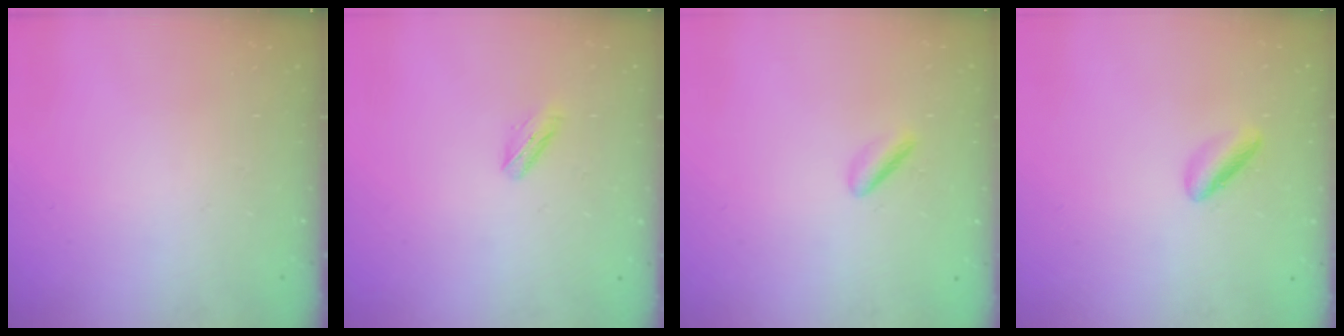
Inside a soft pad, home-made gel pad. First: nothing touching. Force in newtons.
{"total": 4.0, "press": 3.8, "slide": 1.1}
{"total": 2.1, "press": 1.9, "slide": 0.9}
{"total": 2.8, "press": 2.8, "slide": 0.3}